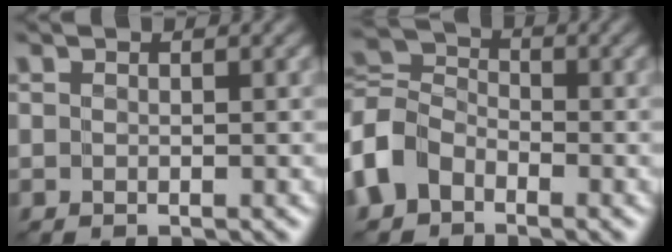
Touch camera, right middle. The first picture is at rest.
{"total": 5.0, "force": [-2.2, 3.8, 2.4], "torque": [-0.058, 0.010, -0.065]}